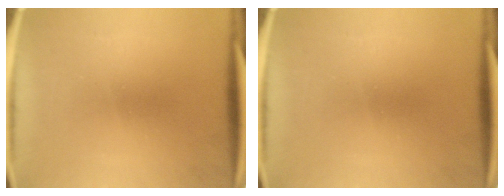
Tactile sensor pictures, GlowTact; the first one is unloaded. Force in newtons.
{"total": 0.0}